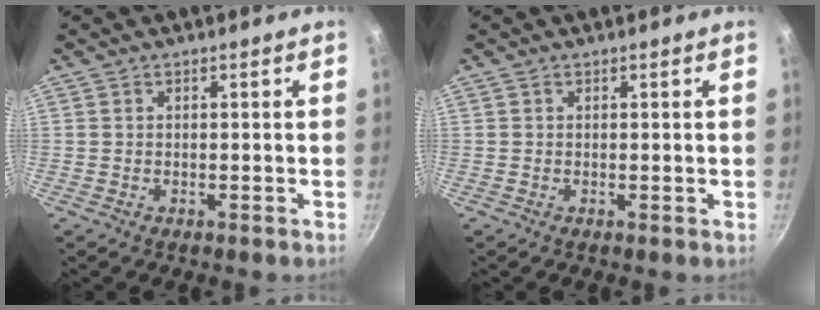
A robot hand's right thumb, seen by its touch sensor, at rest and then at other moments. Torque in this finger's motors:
{"motor_torque": [0.29, 0.12, -0.25, -0.09, 0.09]}